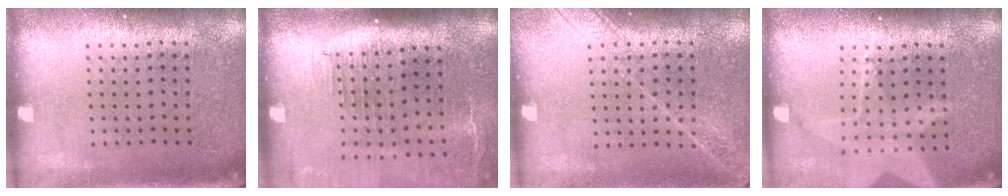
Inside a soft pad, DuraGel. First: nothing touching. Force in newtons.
{"total": 2.1, "press": 1.7, "slide": 1.2}
{"total": 1.6, "press": 1.5, "slide": 0.7}
{"total": 1.8, "press": 1.5, "slide": 1.1}